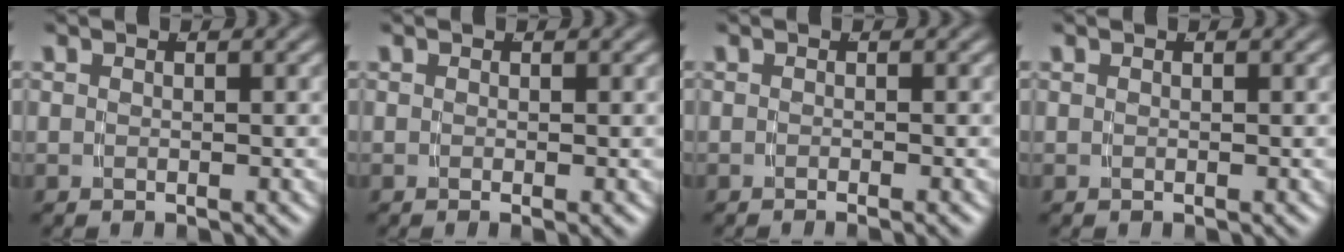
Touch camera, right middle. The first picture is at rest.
{"total": 0.6, "force": [-0.2, -0.4, 0.4], "torque": [-0.001, -0.001, -0.003]}
{"total": 1.0, "force": [-0.8, -0.4, 0.5], "torque": [0.003, 0.000, -0.015]}
{"total": 0.0}